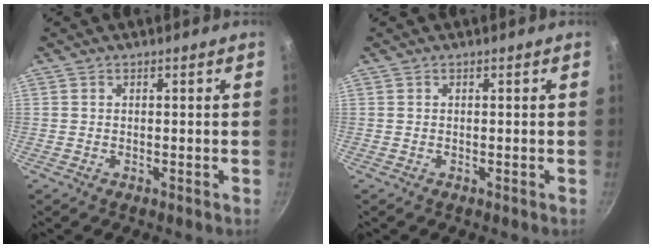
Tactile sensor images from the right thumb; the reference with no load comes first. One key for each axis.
{"total": 0.0}